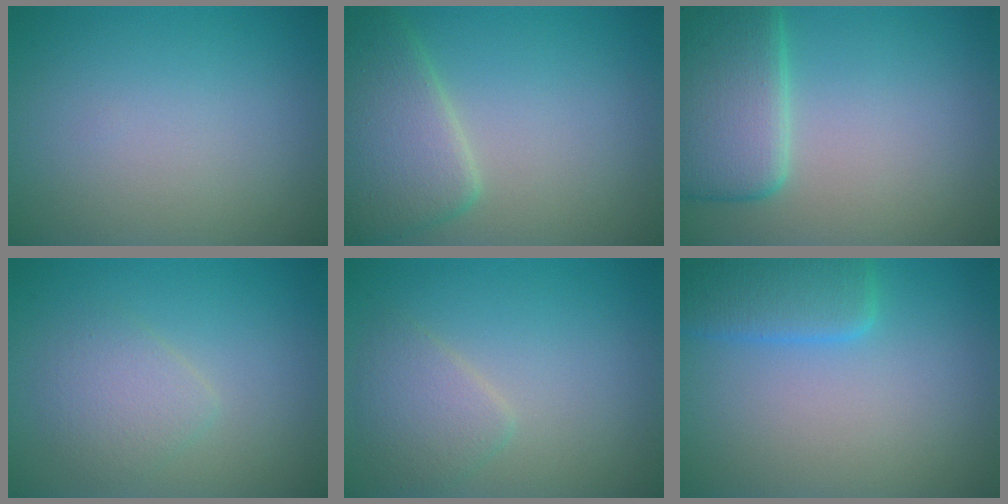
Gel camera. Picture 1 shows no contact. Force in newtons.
{"total": 5.4, "press": 5.4, "slide": 0.1}
{"total": 6.8, "press": 6.8, "slide": 0.5}
{"total": 2.3, "press": 2.3, "slide": 0.1}
{"total": 2.4, "press": 2.4, "slide": 0.1}
{"total": 4.0, "press": 4.0, "slide": 0.1}